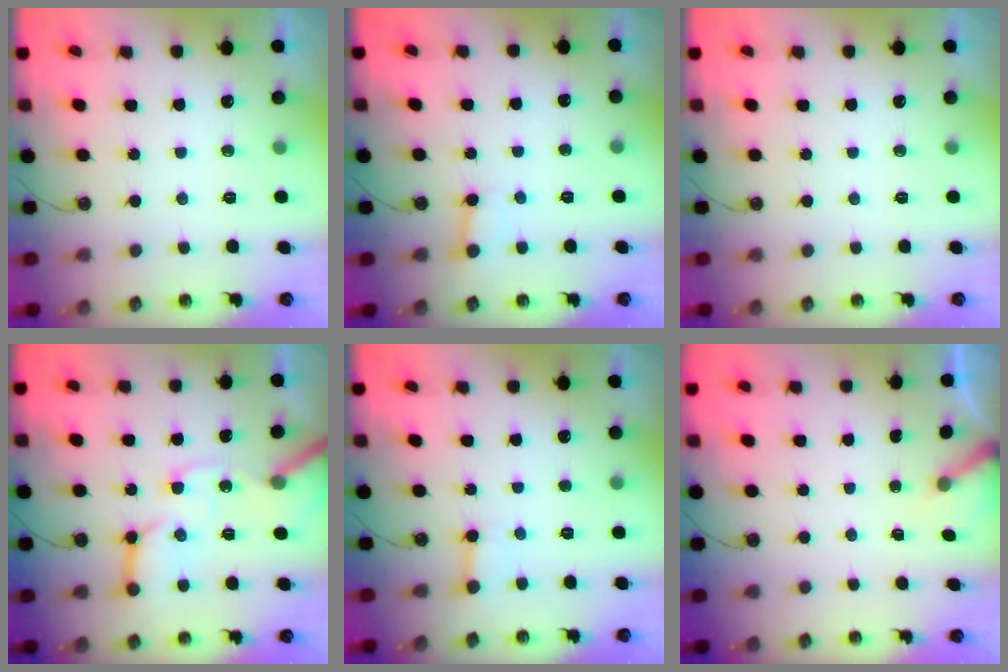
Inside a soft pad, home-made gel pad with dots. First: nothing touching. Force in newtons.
{"total": 3.3, "press": 3.3, "slide": 0.2}
{"total": 0.0}
{"total": 15.2, "press": 15.0, "slide": 2.1}
{"total": 2.5, "press": 2.5, "slide": 0.4}
{"total": 2.5, "press": 2.5, "slide": 0.3}